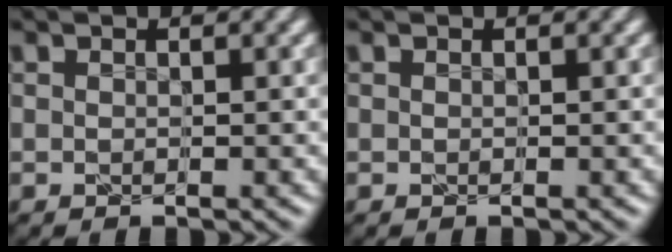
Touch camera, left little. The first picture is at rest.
{"total": 0.0}